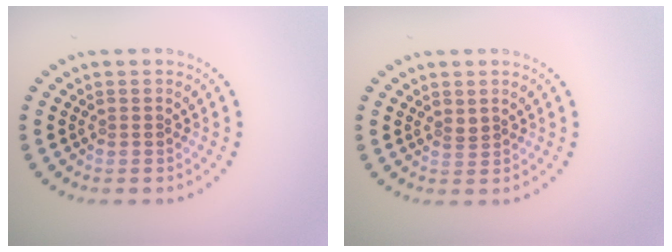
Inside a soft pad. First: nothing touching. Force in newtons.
{"total": 0.9, "press": 0.5, "slide": 0.8}